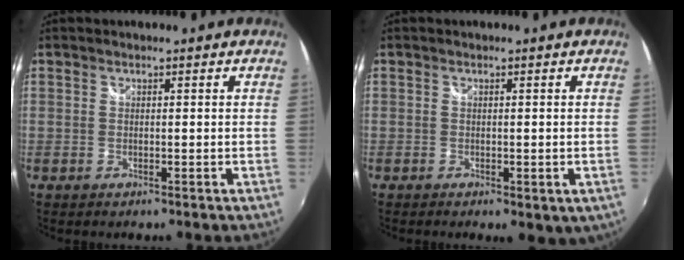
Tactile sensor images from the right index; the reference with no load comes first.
{"total": 4.1, "force": [-1.6, 1.8, 3.3], "torque": [-0.051, -0.021, -0.016]}